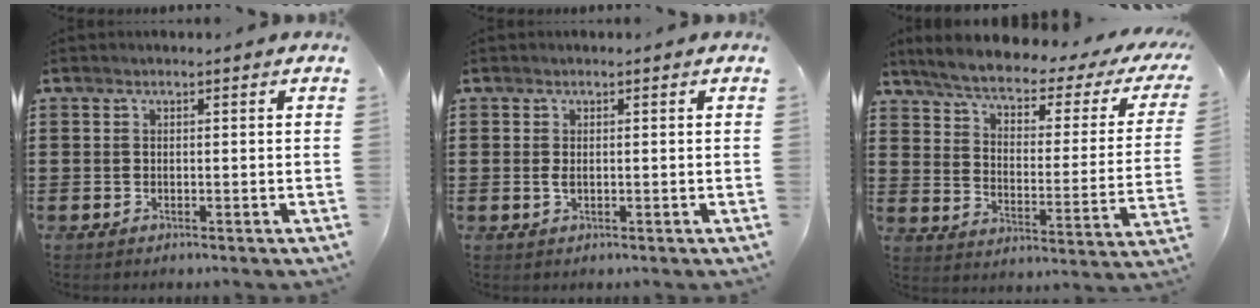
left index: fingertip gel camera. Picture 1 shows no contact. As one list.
[{"total": 1.0, "force": [-0.1, 0.4, 0.9], "torque": [-0.027, -0.001, -0.004]}, {"total": 4.4, "force": [3.2, 0.8, 3.0], "torque": [-0.076, -0.029, 0.047]}]